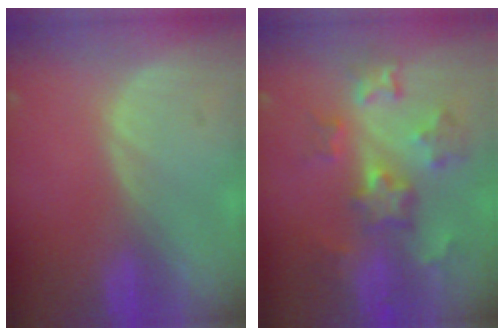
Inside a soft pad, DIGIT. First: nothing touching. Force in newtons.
{"total": 8.4, "press": 7.7, "slide": 3.3}